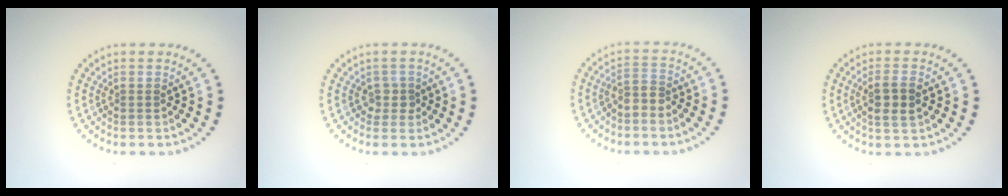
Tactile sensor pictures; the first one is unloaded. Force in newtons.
{"total": 1.4, "press": 1.1, "slide": 0.8}
{"total": 1.7, "press": 1.3, "slide": 1.1}
{"total": 2.7, "press": 2.6, "slide": 0.9}